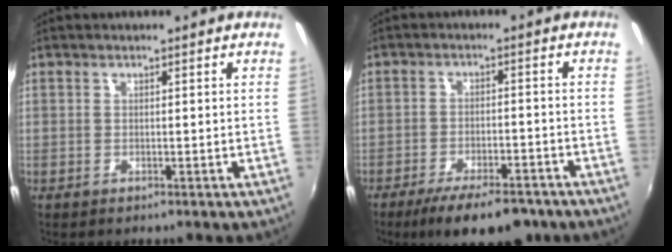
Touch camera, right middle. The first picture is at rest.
{"total": 12.5, "force": [-9.3, 4.0, 7.3], "torque": [-0.147, -0.024, -0.141]}